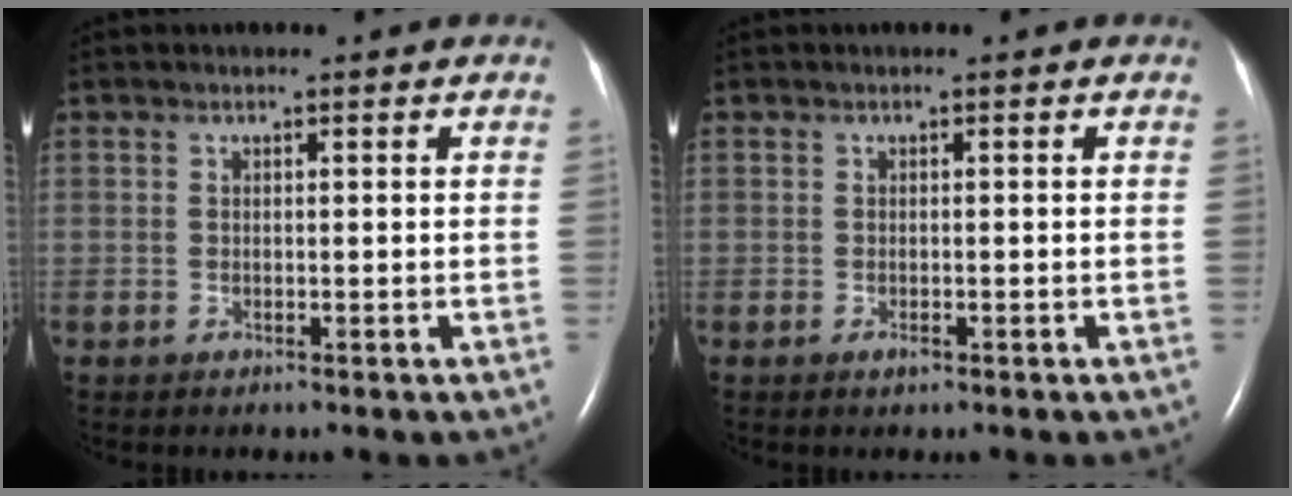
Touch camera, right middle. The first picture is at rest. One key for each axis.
{"total": 0.8, "fx": -0.5, "fy": 0.3, "fz": 0.6, "tx": -0.010, "ty": -0.001, "tz": -0.006}